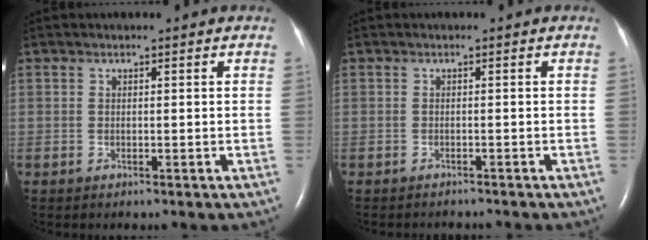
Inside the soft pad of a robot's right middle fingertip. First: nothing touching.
{"total": 2.8, "force": [-2.7, 0.5, 0.5], "torque": [-0.007, -0.005, -0.033]}